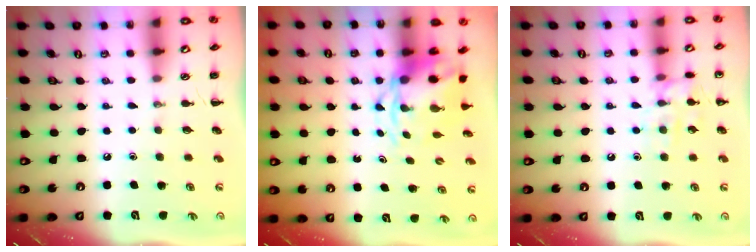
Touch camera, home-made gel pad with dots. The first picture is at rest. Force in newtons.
{"total": 5.8, "press": 5.7, "slide": 1.0}
{"total": 9.4, "press": 9.4, "slide": 1.1}